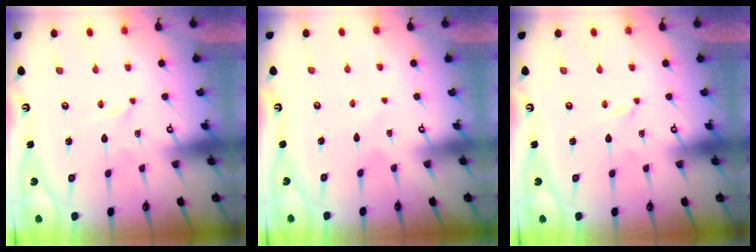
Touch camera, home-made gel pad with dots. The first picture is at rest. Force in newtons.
{"total": 2.3, "press": 2.2, "slide": 0.3}
{"total": 0.0}